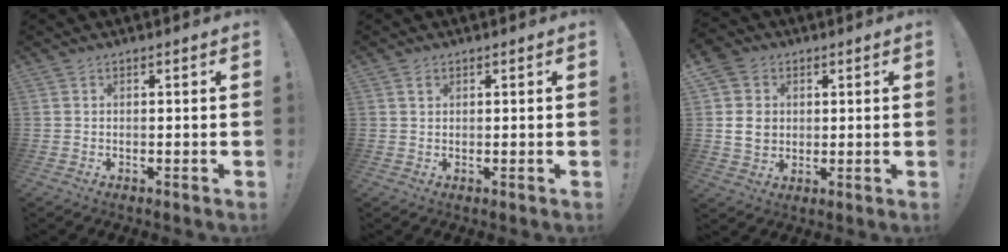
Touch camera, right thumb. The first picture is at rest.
{"total": 1.2, "force": [0.7, 0.9, 0.6], "torque": [-0.003, -0.003, 0.010]}
{"total": 9.0, "force": [1.2, 8.0, 3.9], "torque": [-0.071, -0.005, 0.027]}